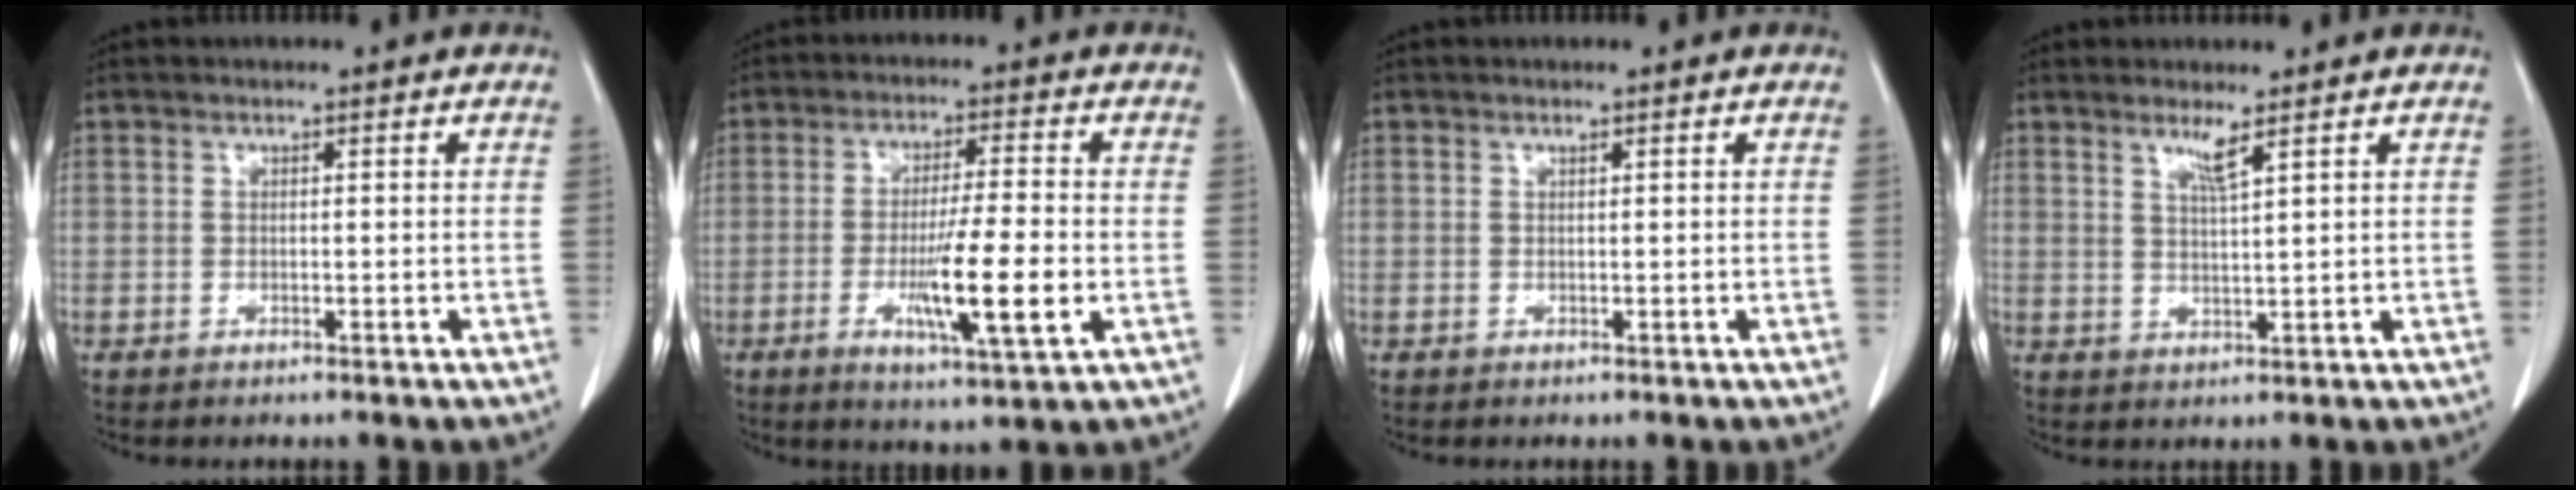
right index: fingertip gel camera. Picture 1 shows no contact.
{"total": 10.5, "force": [-2.7, 0.4, 10.2], "torque": [-0.174, -0.020, -0.046]}
{"total": 0.0}
{"total": 2.7, "force": [1.8, -0.5, 2.0], "torque": [-0.039, -0.010, 0.038]}